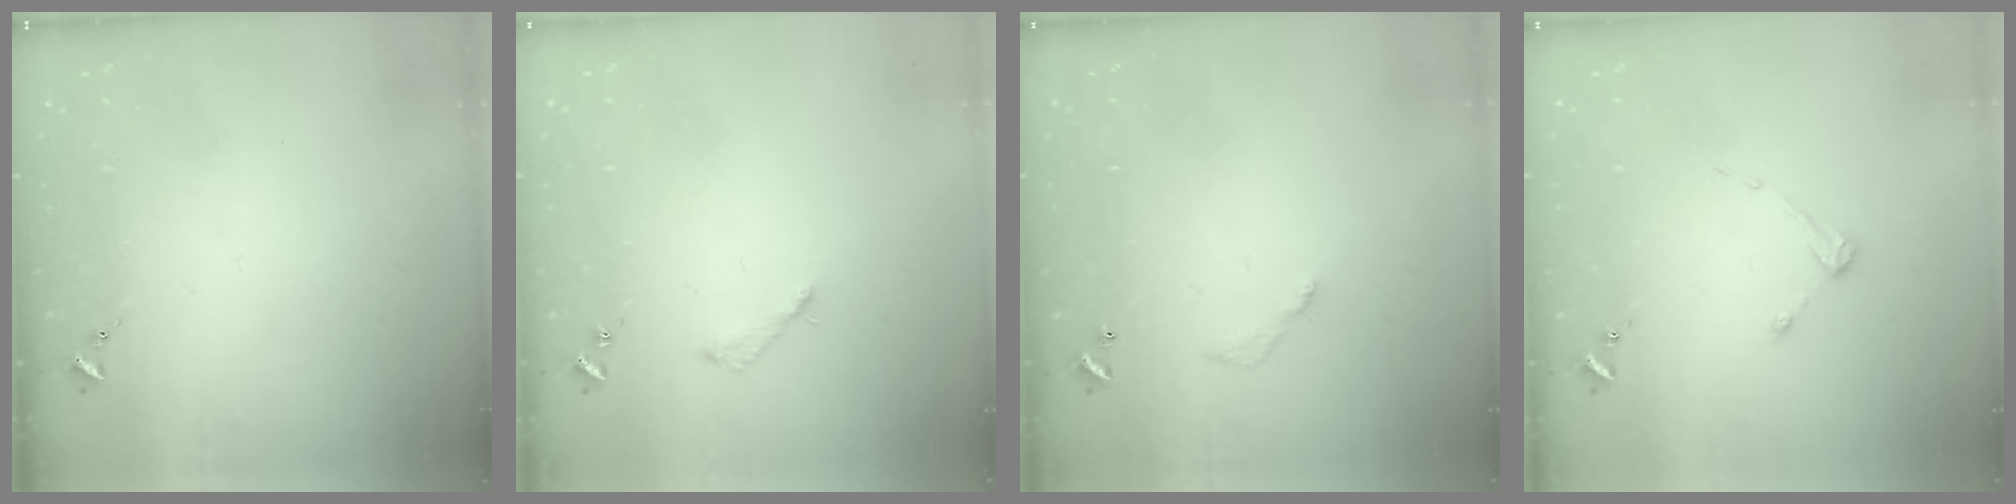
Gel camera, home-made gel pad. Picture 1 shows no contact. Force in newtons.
{"total": 3.1, "press": 3.0, "slide": 0.3}
{"total": 3.8, "press": 3.8, "slide": 0.2}
{"total": 3.1, "press": 3.1, "slide": 0.4}